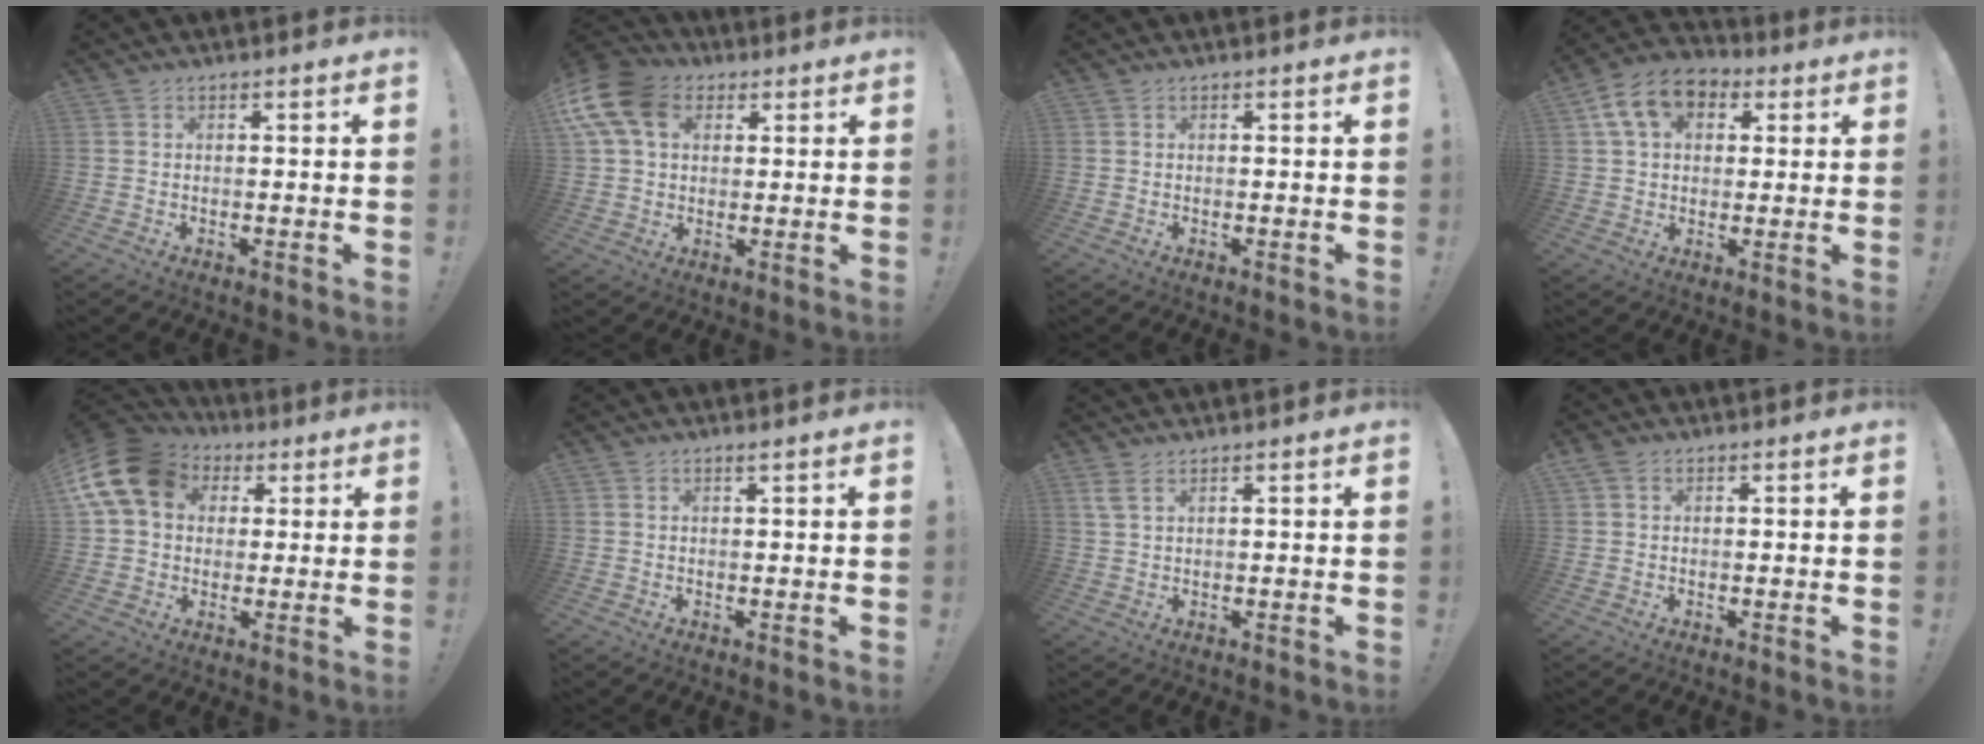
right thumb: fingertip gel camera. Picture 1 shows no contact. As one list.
[{"total": 15.0, "force": [5.2, 10.4, 9.4], "torque": [-0.188, -0.012, 0.098]}, {"total": 0.0}, {"total": 12.3, "force": [4.7, 8.6, 7.4], "torque": [-0.125, 0.000, 0.092]}, {"total": 15.7, "force": [5.0, 11.7, 9.1], "torque": [-0.168, -0.014, 0.096]}, {"total": 1.0, "force": [0.8, -0.1, 0.6], "torque": [-0.008, -0.001, 0.013]}, {"total": 3.1, "force": [1.9, 0.9, 2.2], "torque": [-0.046, 0.000, 0.036]}, {"total": 1.2, "force": [0.7, 0.8, 0.7], "torque": [-0.011, 0.000, 0.012]}]